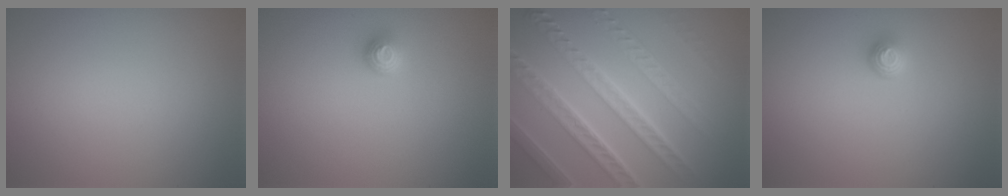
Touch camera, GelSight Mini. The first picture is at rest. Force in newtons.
{"total": 1.3, "press": 1.1, "slide": 0.7}
{"total": 8.8, "press": 6.2, "slide": 6.2}
{"total": 1.2, "press": 0.9, "slide": 0.8}